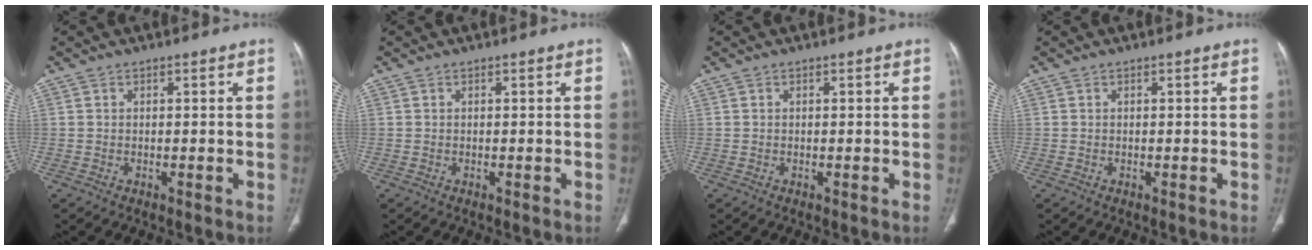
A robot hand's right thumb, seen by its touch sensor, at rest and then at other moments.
{"total": 0.0}
{"total": 0.0}
{"total": 0.0}